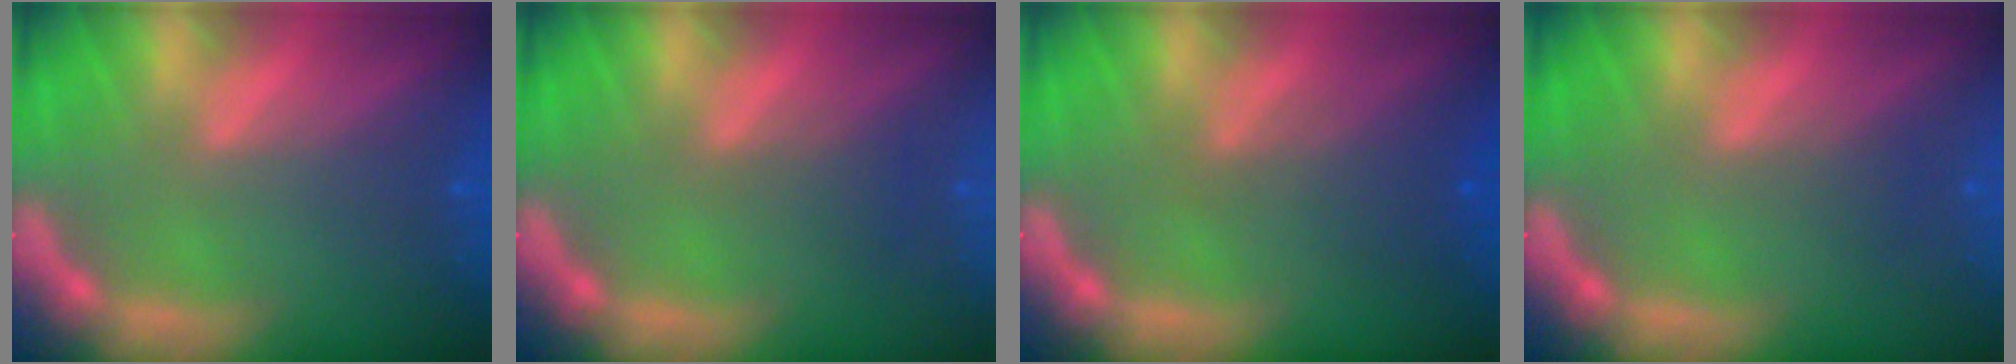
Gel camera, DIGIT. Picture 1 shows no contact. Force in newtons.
{"total": 1.5}
{"total": 3.0}
{"total": 1.0}